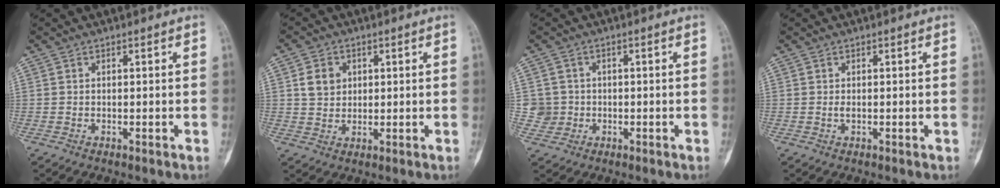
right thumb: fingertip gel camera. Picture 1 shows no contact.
{"total": 5.0, "force": [1.5, 4.2, 2.3], "torque": [-0.021, -0.005, 0.026]}
{"total": 3.8, "force": [-0.1, 3.8, 0.0], "torque": [0.023, 0.007, -0.007]}
{"total": 0.9, "force": [-0.1, 0.4, 0.8], "torque": [-0.013, -0.001, -0.002]}